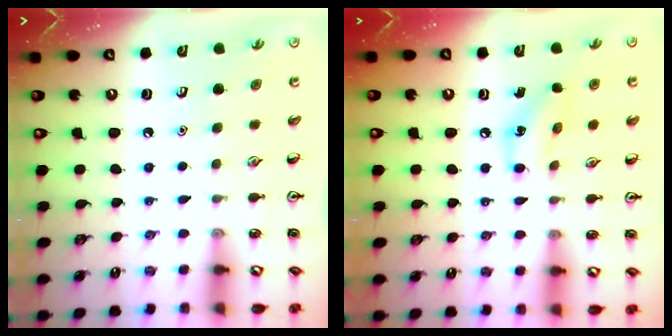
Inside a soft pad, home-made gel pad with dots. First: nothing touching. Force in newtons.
{"total": 7.2, "press": 7.2, "slide": 0.7}